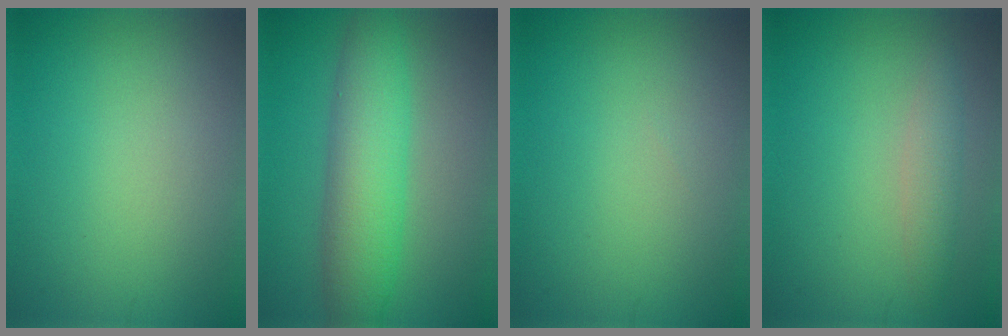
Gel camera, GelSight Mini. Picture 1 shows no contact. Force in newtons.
{"total": 6.5, "press": 6.5, "slide": 0.1}
{"total": 0.0}
{"total": 1.9, "press": 1.9, "slide": 0.0}